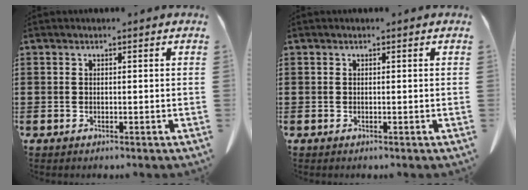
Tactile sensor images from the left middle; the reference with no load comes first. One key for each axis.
{"total": 0.0}